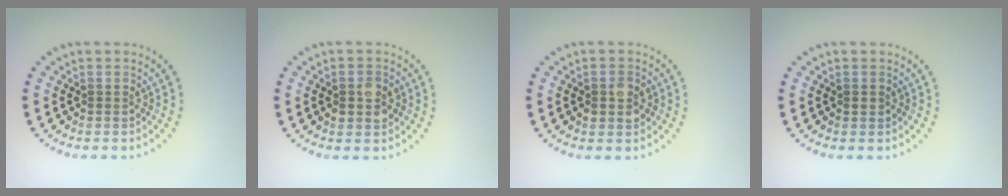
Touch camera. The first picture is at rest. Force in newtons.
{"total": 2.8, "press": 2.8, "slide": 0.1}
{"total": 2.4, "press": 2.4, "slide": 0.1}
{"total": 0.5, "press": 0.5, "slide": 0.2}